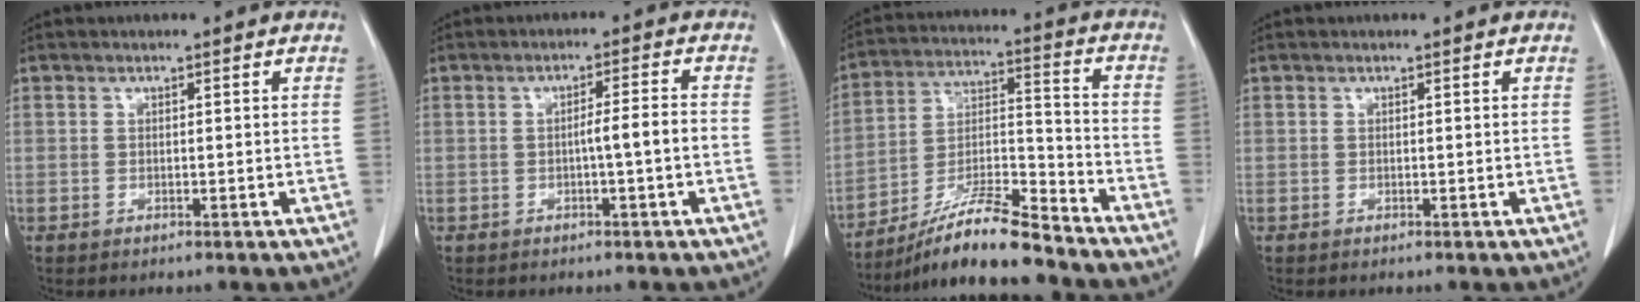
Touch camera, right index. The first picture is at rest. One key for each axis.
{"total": 3.5, "fx": -0.9, "fy": -0.3, "fz": 3.4, "tx": -0.052, "ty": 0.006, "tz": -0.015}
{"total": 13.7, "fx": -11.7, "fy": 1.0, "fz": 7.0, "tx": -0.127, "ty": 0.004, "tz": -0.208}
{"total": 0.0}